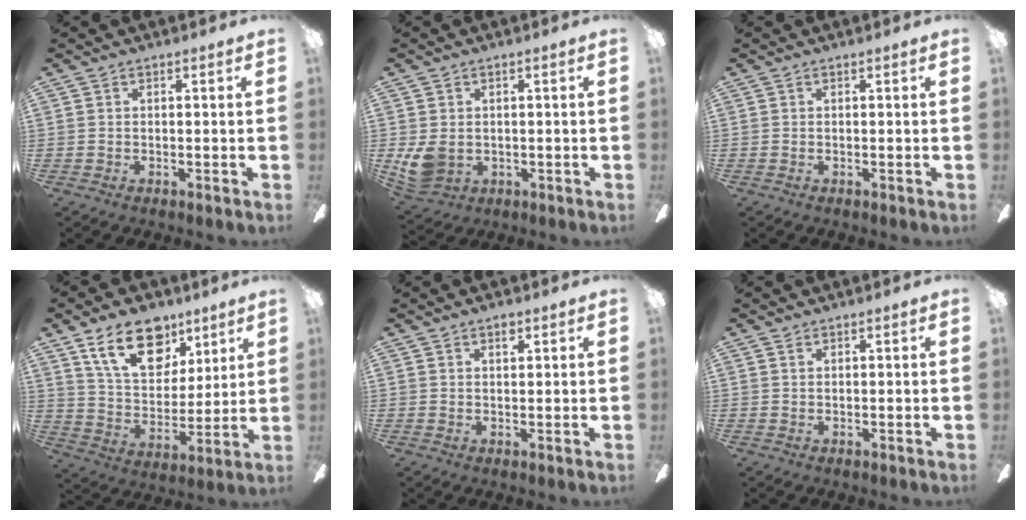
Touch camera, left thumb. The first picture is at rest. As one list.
[{"total": 6.5, "force": [0.0, 5.3, 3.8], "torque": [-0.086, 0.001, 0.003]}, {"total": 0.0}, {"total": 18.8, "force": [10.9, 11.3, 10.4], "torque": [-0.156, -0.046, 0.197]}, {"total": 2.0, "force": [1.5, 1.0, 0.9], "torque": [-0.005, -0.005, 0.023]}, {"total": 0.7, "force": [0.5, 0.4, 0.3], "torque": [-0.007, 0.002, 0.010]}]